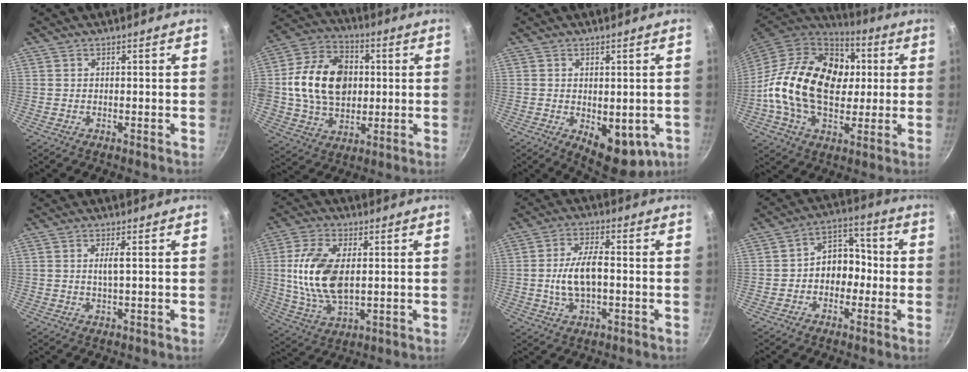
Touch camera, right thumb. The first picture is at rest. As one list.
[{"total": 18.5, "force": [1.5, 13.9, 12.2], "torque": [-0.187, 0.017, 0.021]}, {"total": 10.9, "force": [-2.5, 6.1, 8.7], "torque": [-0.089, -0.014, -0.017]}, {"total": 25.4, "force": [1.4, 17.5, 18.4], "torque": [-0.288, 0.022, 0.016]}, {"total": 2.4, "force": [0.4, 0.1, 2.3], "torque": [-0.050, -0.001, 0.009]}, {"total": 14.4, "force": [1.5, 7.8, 12.0], "torque": [-0.229, -0.002, 0.032]}, {"total": 8.6, "force": [-0.8, 4.0, 7.6], "torque": [-0.141, 0.020, -0.016]}, {"total": 8.8, "force": [-1.4, 6.8, 5.3], "torque": [-0.023, 0.038, -0.034]}]